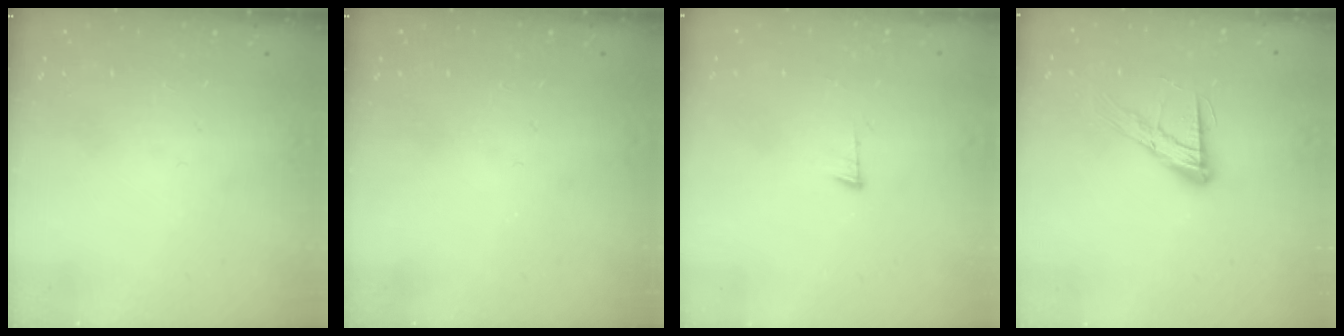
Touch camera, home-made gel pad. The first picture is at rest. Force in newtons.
{"total": 0.0}
{"total": 3.5, "press": 3.5, "slide": 0.5}
{"total": 12.4, "press": 12.3, "slide": 1.4}